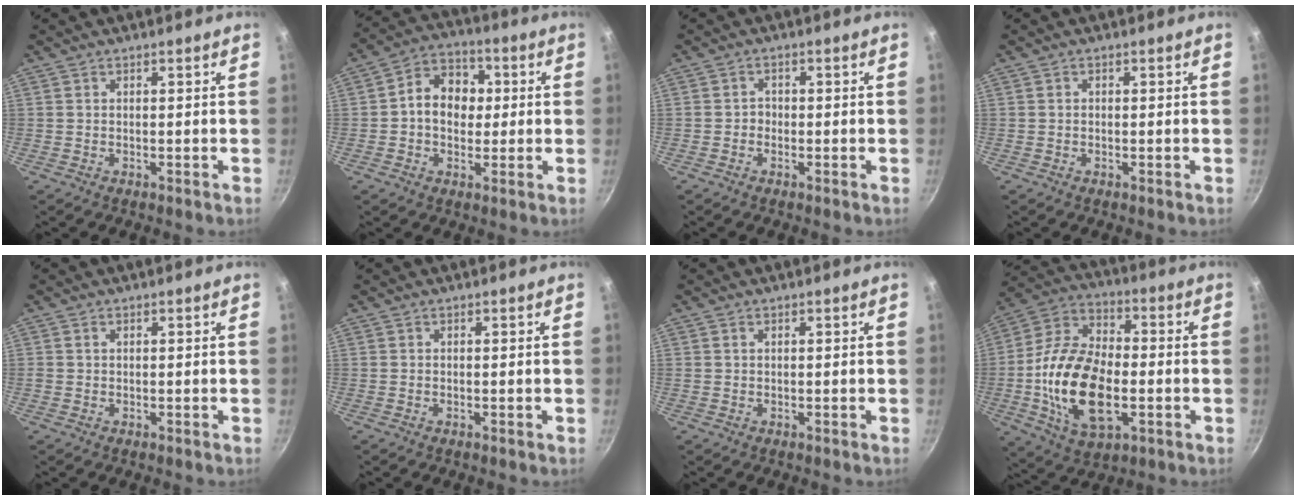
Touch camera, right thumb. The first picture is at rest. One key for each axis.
{"total": 10.2, "fx": 0.6, "fy": 8.0, "fz": 6.3, "tx": -0.059, "ty": 0.019, "tz": -0.008}
{"total": 1.5, "fx": -0.7, "fy": 1.3, "fz": 0.5, "tx": 0.000, "ty": 0.007, "tz": -0.015}
{"total": 0.5, "fx": -0.1, "fy": 0.4, "fz": 0.2, "tx": -0.004, "ty": 0.004, "tz": -0.002}
{"total": 0.7, "fx": 0.2, "fy": 0.6, "fz": 0.3, "tx": -0.003, "ty": 0.004, "tz": 0.002}
{"total": 0.0}
{"total": 0.5, "fx": 0.2, "fy": 0.4, "fz": 0.3, "tx": -0.005, "ty": 0.002, "tz": 0.003}
{"total": 21.0, "fx": -3.5, "fy": 12.1, "fz": 16.9, "tx": -0.305, "ty": 0.024, "tz": -0.067}